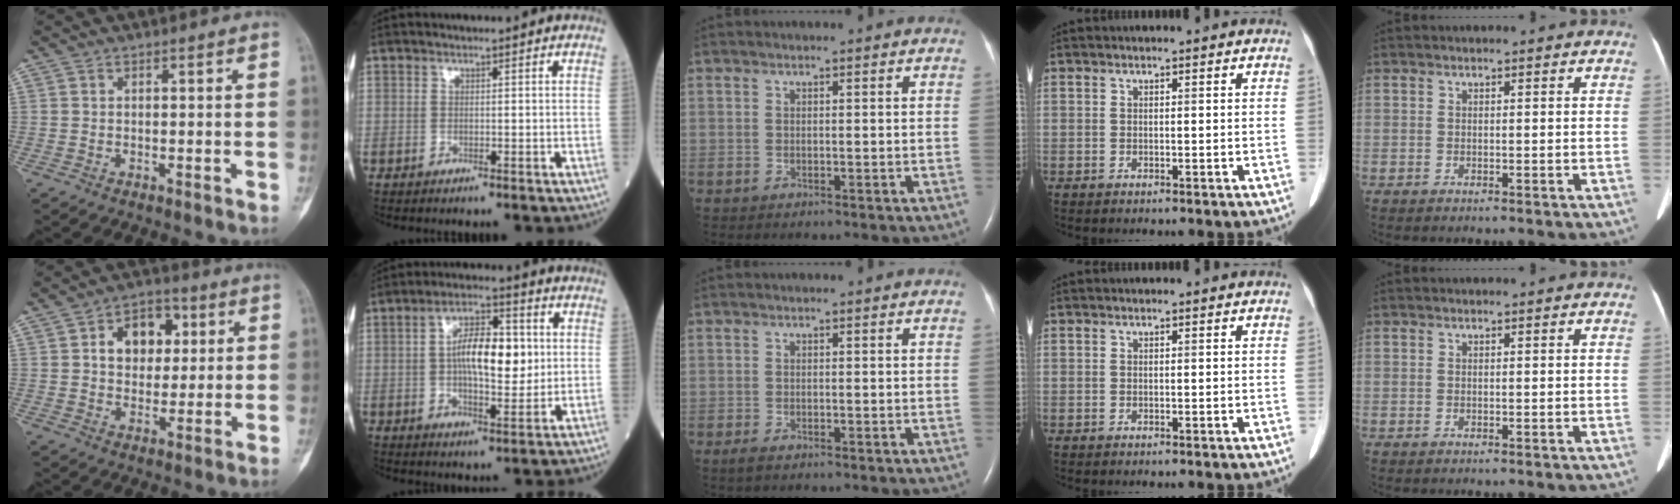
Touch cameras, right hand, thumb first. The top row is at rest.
{"thumb": {"total": 10.2, "force": [2.6, 7.4, 6.6], "torque": [-0.063, 0.005, 0.038]}, "index": {"total": 10.6, "force": [1.1, 4.0, 9.7], "torque": [-0.168, 0.016, 0.015]}, "middle": {"total": 1.1, "force": [-0.8, 0.4, 0.8], "torque": [-0.024, -0.004, -0.013]}}